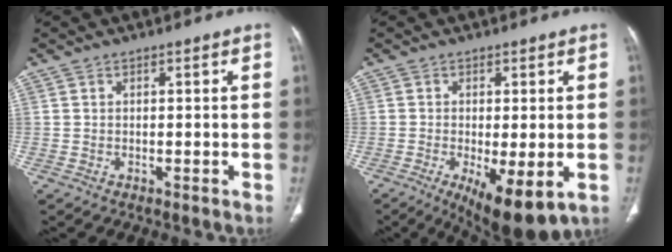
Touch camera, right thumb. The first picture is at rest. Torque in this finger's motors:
{"motor_torque": [-0.60, 2.15, 0.04, -0.24, 0.06]}